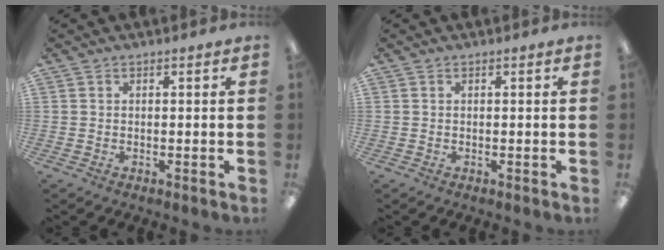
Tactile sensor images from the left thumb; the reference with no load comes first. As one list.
[{"total": 0.0}]